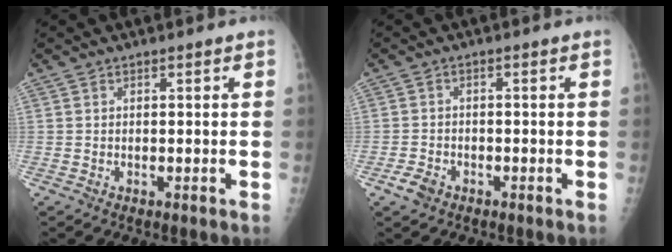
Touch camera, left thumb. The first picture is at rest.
{"total": 2.9, "force": [-1.9, 1.8, 1.3], "torque": [-0.024, 0.008, -0.030]}